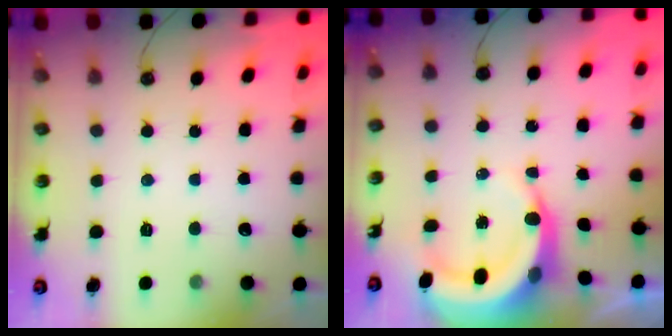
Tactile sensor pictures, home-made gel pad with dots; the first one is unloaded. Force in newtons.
{"total": 7.5, "press": 7.4, "slide": 1.0}